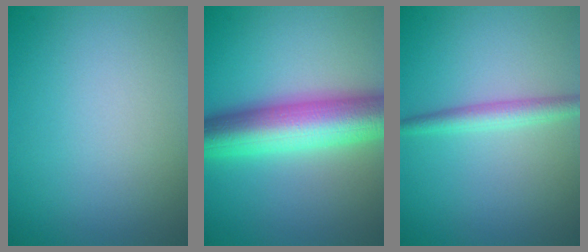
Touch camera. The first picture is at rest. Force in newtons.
{"total": 9.8, "press": 9.8, "slide": 0.1}
{"total": 2.3, "press": 2.3, "slide": 0.0}